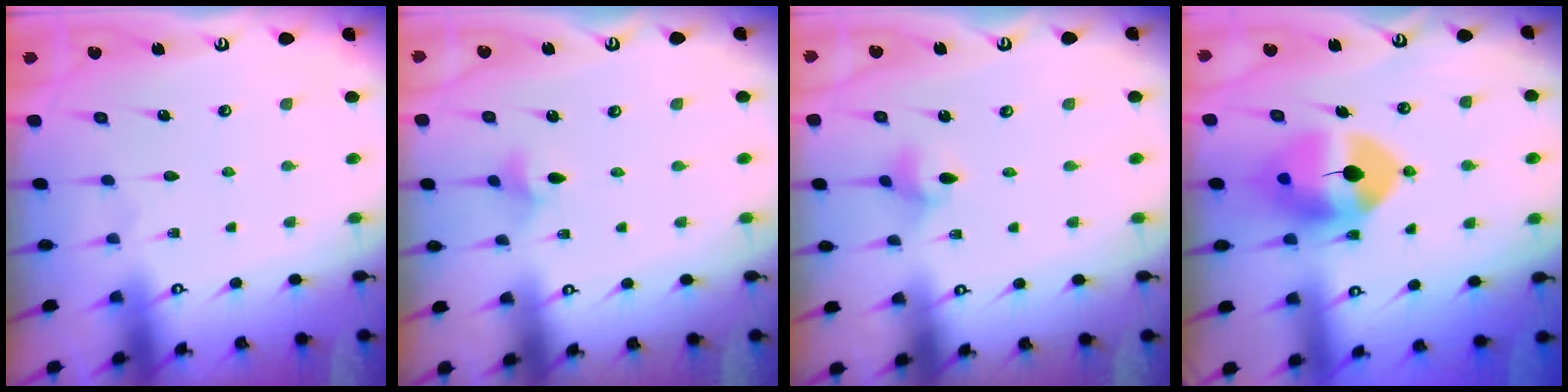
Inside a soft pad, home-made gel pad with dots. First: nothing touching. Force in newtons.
{"total": 2.9, "press": 2.9, "slide": 0.5}
{"total": 4.2, "press": 4.2, "slide": 0.7}
{"total": 11.7, "press": 11.5, "slide": 2.2}